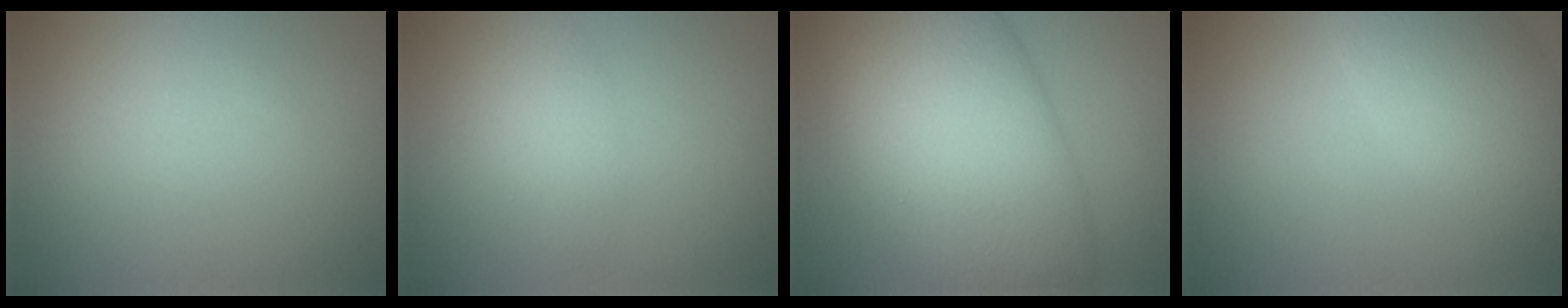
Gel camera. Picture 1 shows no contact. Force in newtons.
{"total": 2.3, "press": 2.3, "slide": 0.1}
{"total": 12.8, "press": 12.7, "slide": 0.4}
{"total": 6.5, "press": 6.4, "slide": 0.4}